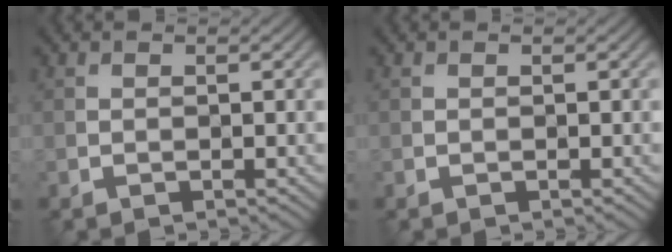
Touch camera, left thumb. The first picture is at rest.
{"total": 0.0}